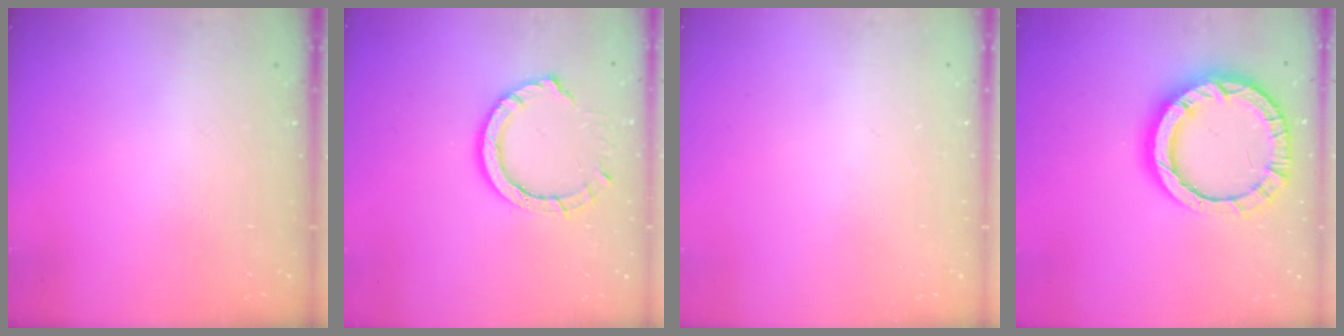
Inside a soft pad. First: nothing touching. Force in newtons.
{"total": 9.4, "press": 9.3, "slide": 0.7}
{"total": 0.0}
{"total": 16.4, "press": 16.3, "slide": 1.9}